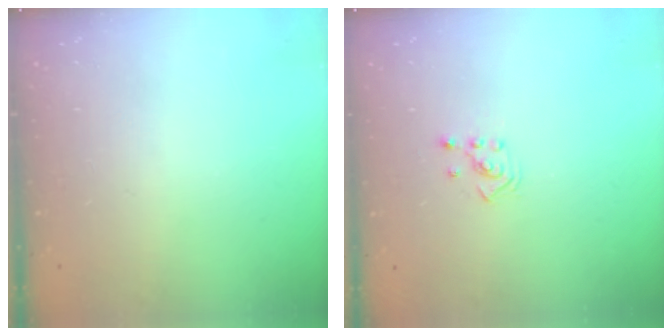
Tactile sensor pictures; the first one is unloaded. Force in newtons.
{"total": 2.1, "press": 2.1, "slide": 0.3}